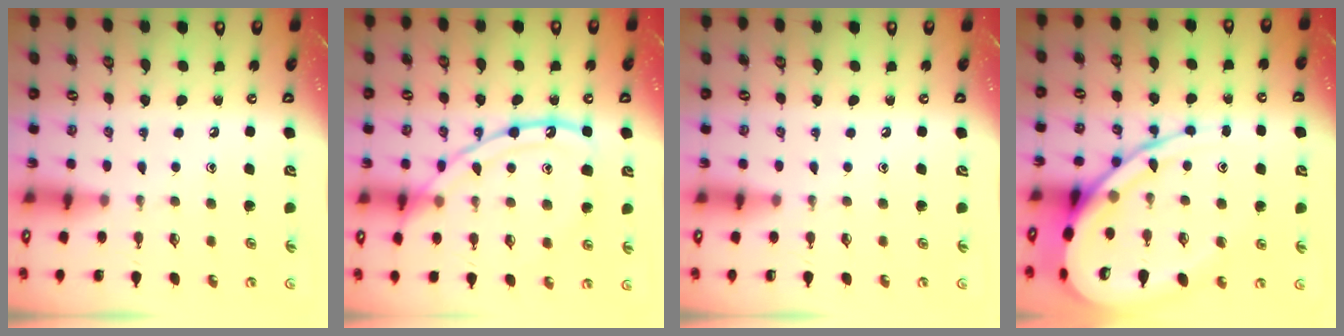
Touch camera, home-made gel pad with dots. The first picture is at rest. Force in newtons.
{"total": 15.1, "press": 15.0, "slide": 1.4}
{"total": 0.0}
{"total": 17.4, "press": 17.4, "slide": 1.6}